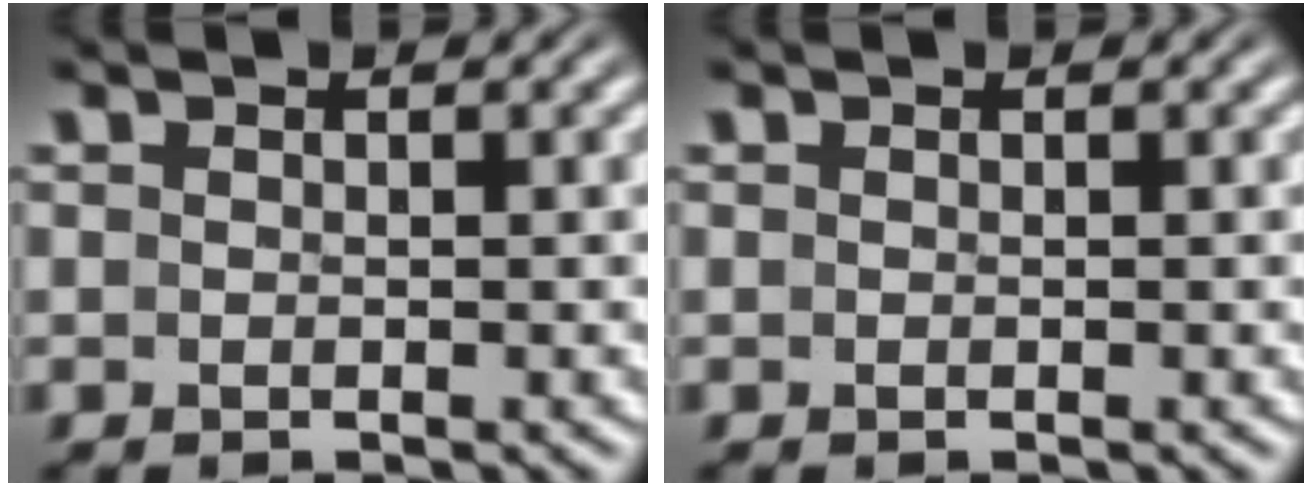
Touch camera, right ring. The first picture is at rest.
{"total": 0.0}